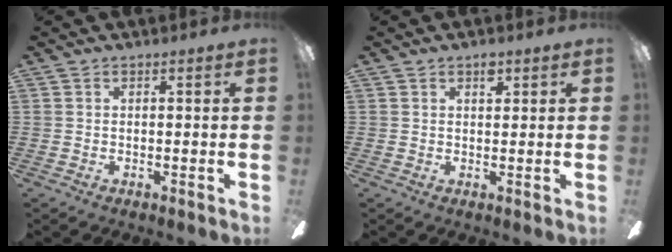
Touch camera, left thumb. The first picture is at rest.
{"total": 2.7, "force": [1.7, 1.5, 1.5], "torque": [-0.008, -0.005, 0.024]}